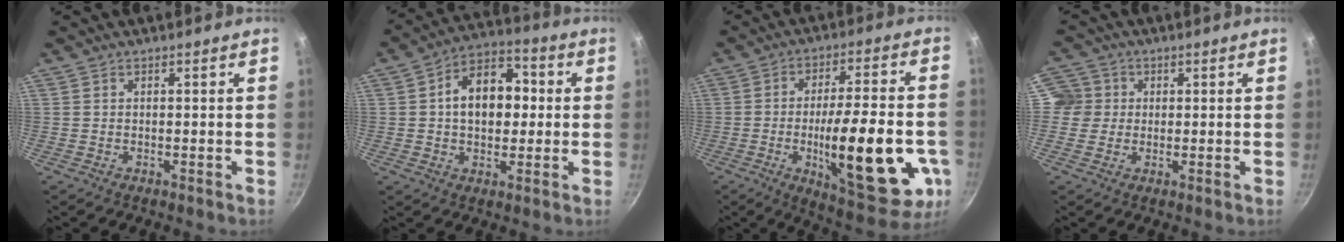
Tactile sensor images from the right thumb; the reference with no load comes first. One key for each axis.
{"total": 13.1, "fx": 1.1, "fy": 9.1, "fz": 9.4, "tx": -0.104, "ty": 0.025, "tz": 0.004}
{"total": 24.4, "fx": -6.2, "fy": 7.8, "fz": 22.3, "tx": -0.303, "ty": 0.008, "tz": -0.082}
{"total": 5.2, "fx": 0.5, "fy": 5.1, "fz": 1.0, "tx": 0.019, "ty": 0.003, "tz": -0.005}